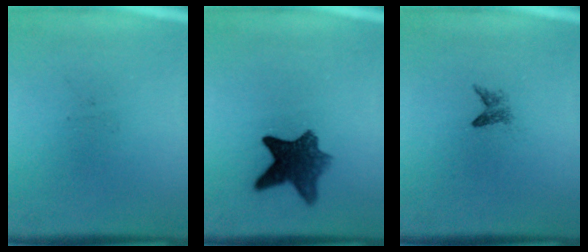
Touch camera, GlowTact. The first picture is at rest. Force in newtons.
{"total": 8.3}
{"total": 1.4}